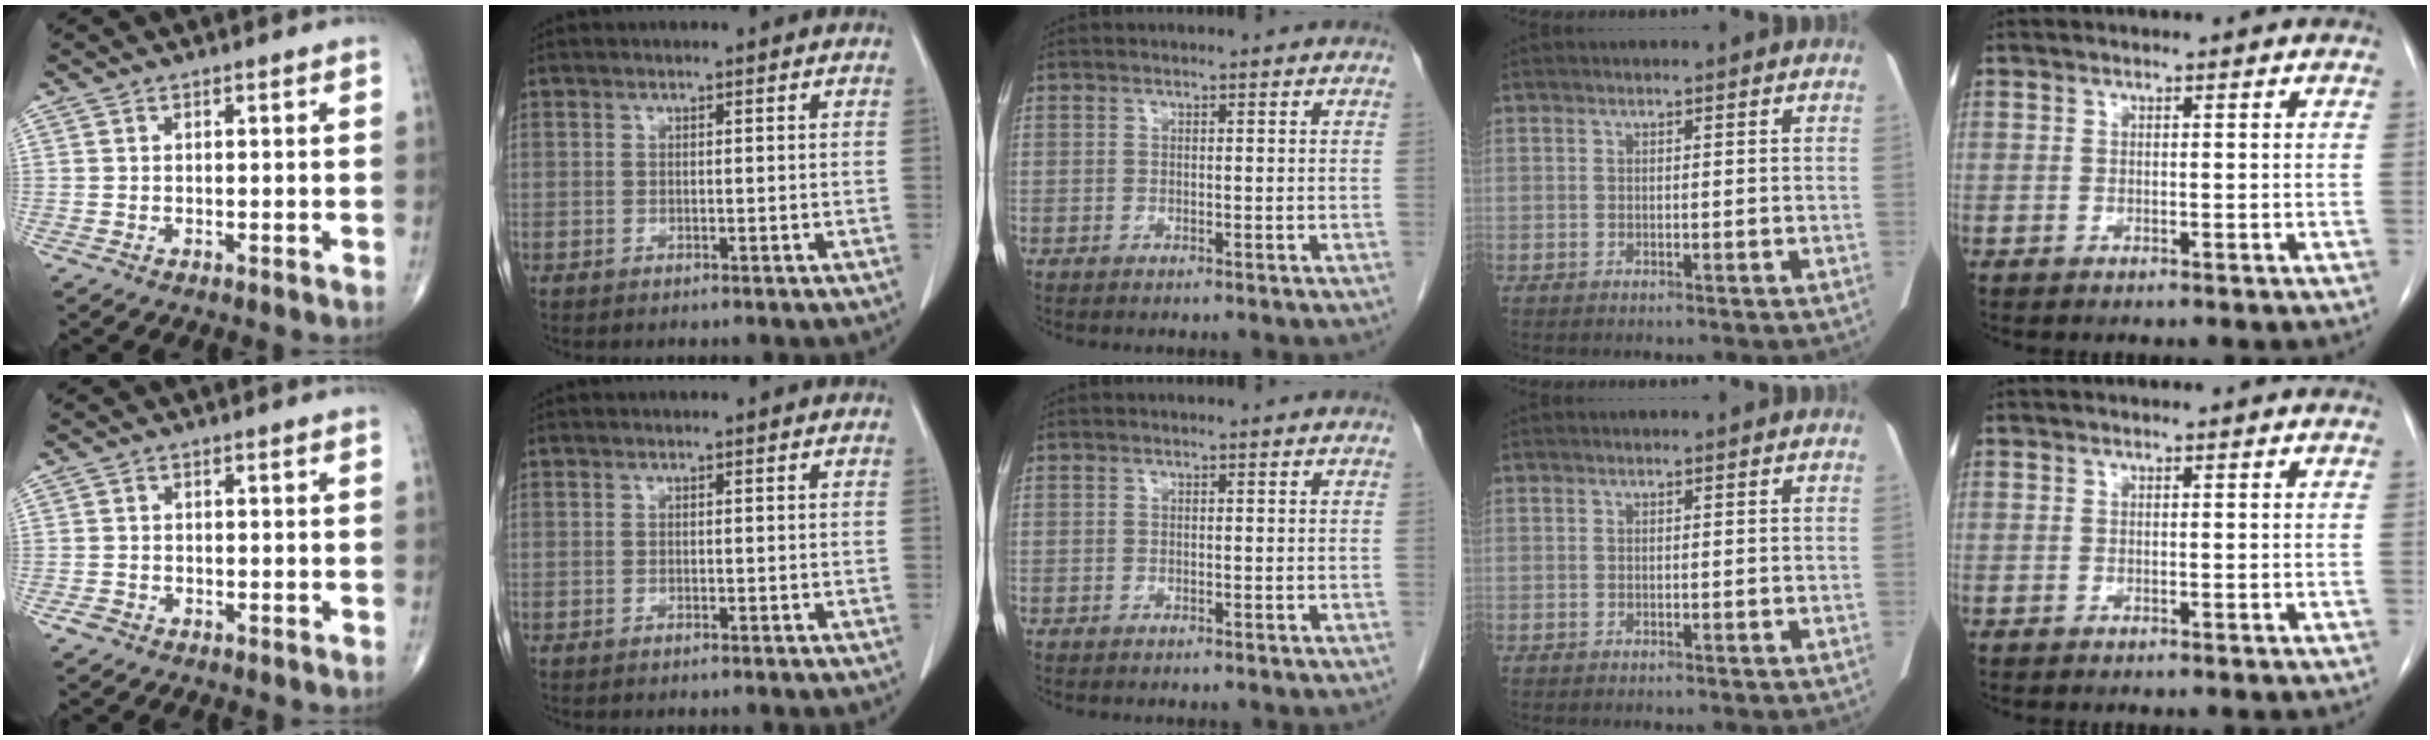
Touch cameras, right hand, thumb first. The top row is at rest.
{"thumb": {"total": 1.5, "force": [-0.9, 1.1, 0.5], "torque": [-0.009, 0.006, -0.017]}}